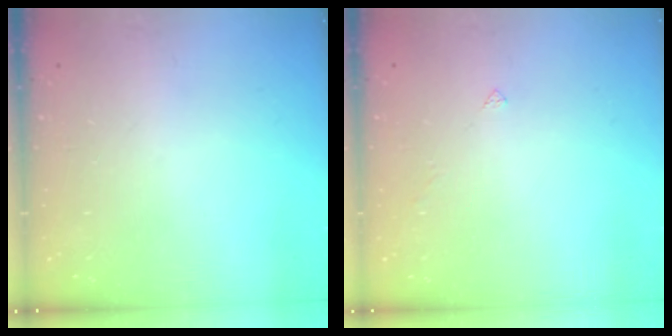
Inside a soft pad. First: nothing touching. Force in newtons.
{"total": 1.5, "press": 1.4, "slide": 0.3}